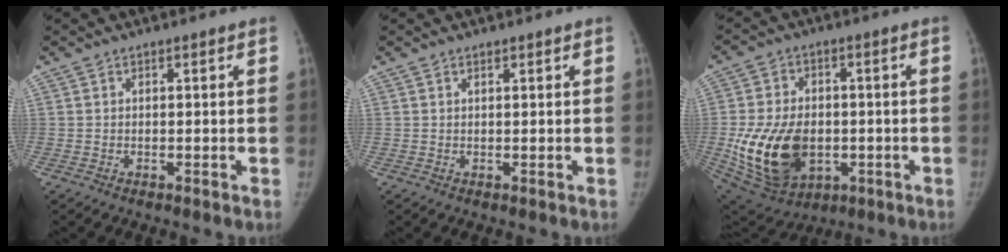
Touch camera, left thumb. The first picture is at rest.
{"total": 0.5, "force": [0.4, 0.2, 0.2], "torque": [-0.007, -0.003, 0.008]}
{"total": 18.4, "force": [-3.1, 12.6, 13.0], "torque": [-0.223, -0.003, -0.026]}